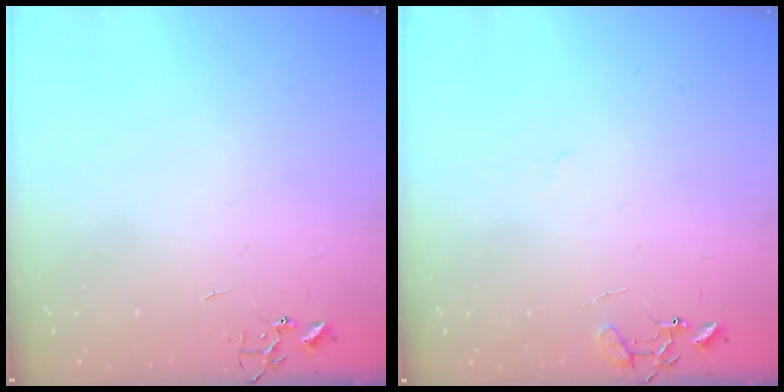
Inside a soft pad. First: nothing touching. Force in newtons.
{"total": 8.7, "press": 8.7, "slide": 0.8}